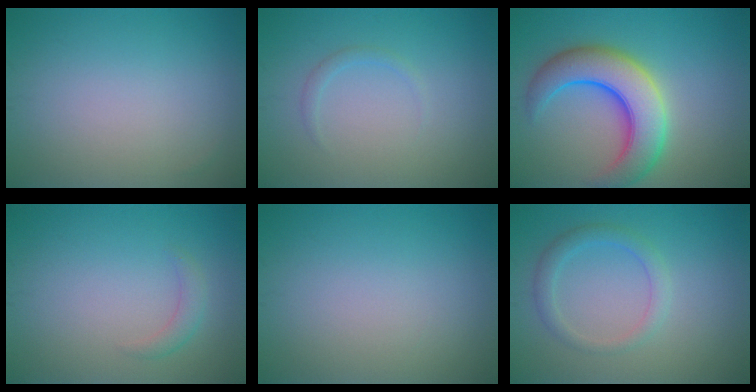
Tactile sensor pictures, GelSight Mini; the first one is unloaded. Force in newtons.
{"total": 0.9, "press": 0.9, "slide": 0.1}
{"total": 8.4, "press": 8.4, "slide": 0.3}
{"total": 1.4, "press": 1.4, "slide": 0.0}
{"total": 0.0}
{"total": 2.3, "press": 2.3, "slide": 0.2}